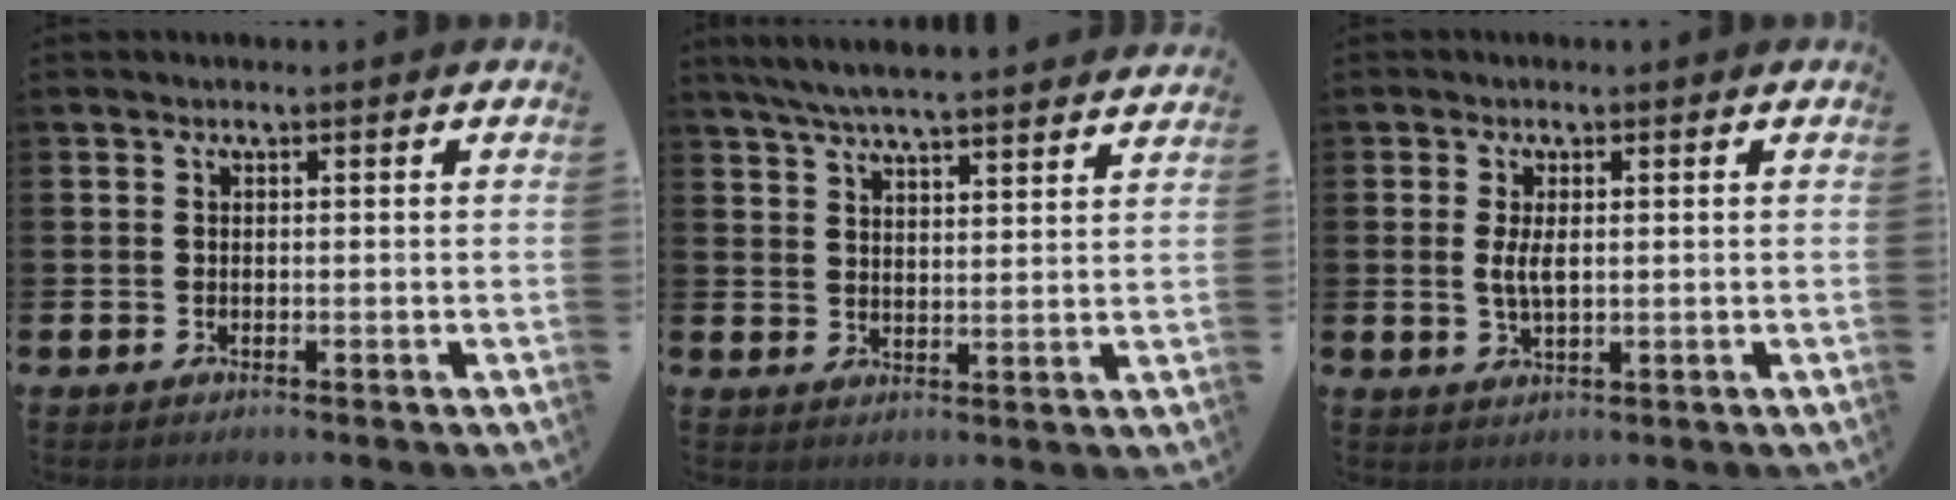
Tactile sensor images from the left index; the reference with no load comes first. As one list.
[{"total": 6.4, "force": [6.2, 0.2, 1.5], "torque": [-0.045, -0.034, 0.110]}, {"total": 3.0, "force": [0.5, 1.1, 2.7], "torque": [-0.051, 0.002, 0.007]}]